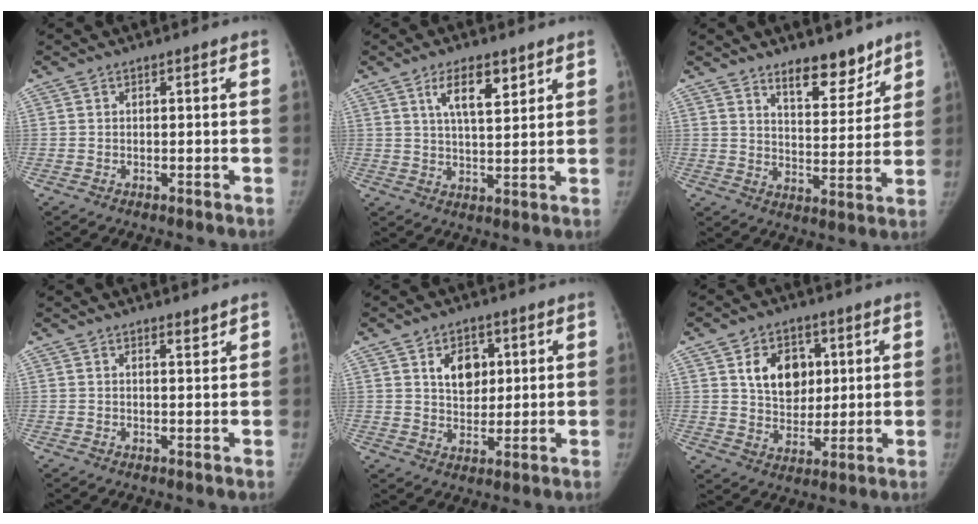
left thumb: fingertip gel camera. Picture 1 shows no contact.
{"total": 7.7, "force": [4.2, 2.9, 5.8], "torque": [-0.083, -0.026, 0.072]}
{"total": 9.5, "force": [7.2, 3.9, 4.8], "torque": [-0.042, -0.056, 0.117]}
{"total": 1.5, "force": [1.4, 0.3, 0.6], "torque": [-0.004, -0.013, 0.022]}
{"total": 7.8, "force": [2.8, 5.6, 4.6], "torque": [-0.035, -0.014, 0.046]}
{"total": 11.2, "force": [3.6, 8.4, 6.4], "torque": [-0.055, -0.016, 0.066]}